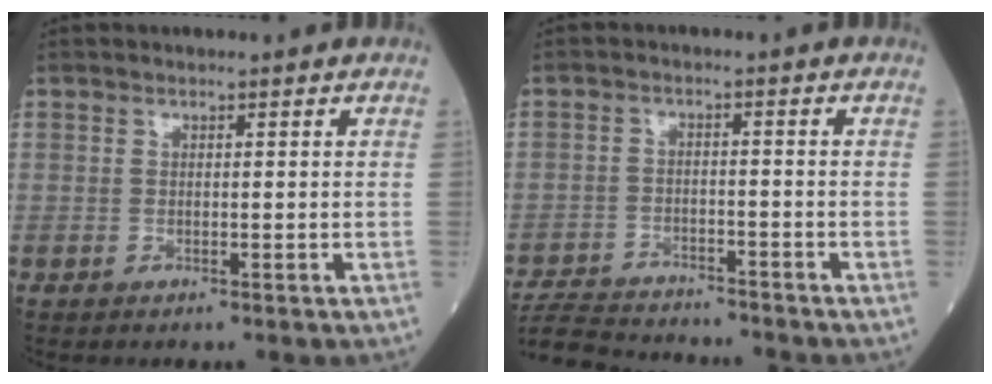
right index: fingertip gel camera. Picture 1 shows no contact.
{"total": 12.1, "force": [-11.5, 1.8, 3.3], "torque": [-0.064, 0.002, -0.179]}